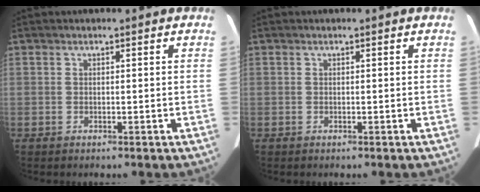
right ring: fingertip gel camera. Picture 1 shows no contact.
{"total": 0.0}